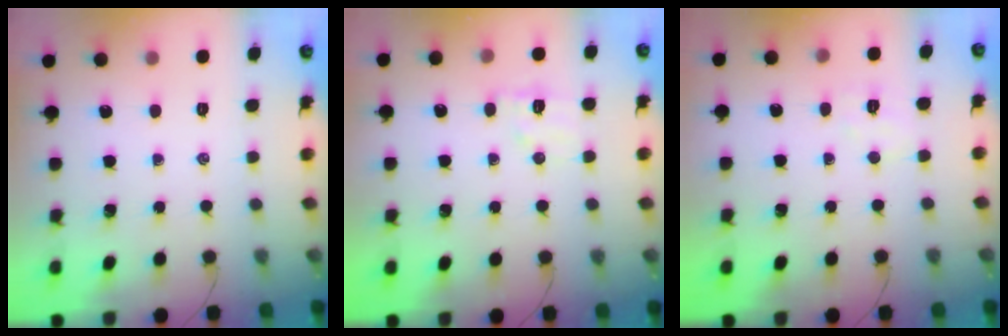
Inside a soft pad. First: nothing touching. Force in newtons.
{"total": 7.4, "press": 7.3, "slide": 1.1}
{"total": 4.3, "press": 4.2, "slide": 0.9}